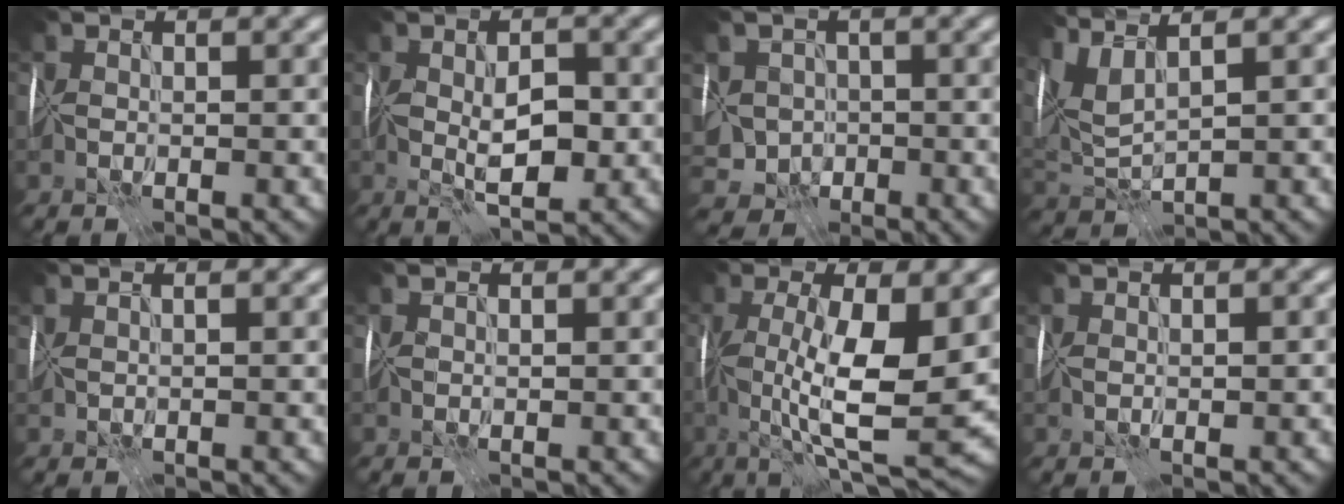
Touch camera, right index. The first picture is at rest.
{"total": 4.9, "force": [-0.3, 2.4, 4.2], "torque": [-0.076, -0.005, -0.002]}
{"total": 5.6, "force": [-0.9, 4.9, 2.6], "torque": [-0.037, 0.000, -0.019]}
{"total": 5.3, "force": [3.3, 1.6, 3.9], "torque": [-0.094, 0.015, 0.071]}
{"total": 1.5, "force": [1.2, 0.5, 0.8], "torque": [-0.007, 0.008, 0.005]}
{"total": 0.8, "force": [0.6, 0.3, 0.4], "torque": [-0.009, 0.005, 0.011]}
{"total": 10.1, "force": [0.0, 2.9, 9.7], "torque": [-0.167, -0.012, 0.003]}
{"total": 1.0, "force": [0.4, 0.2, 0.9], "torque": [-0.014, 0.002, 0.010]}